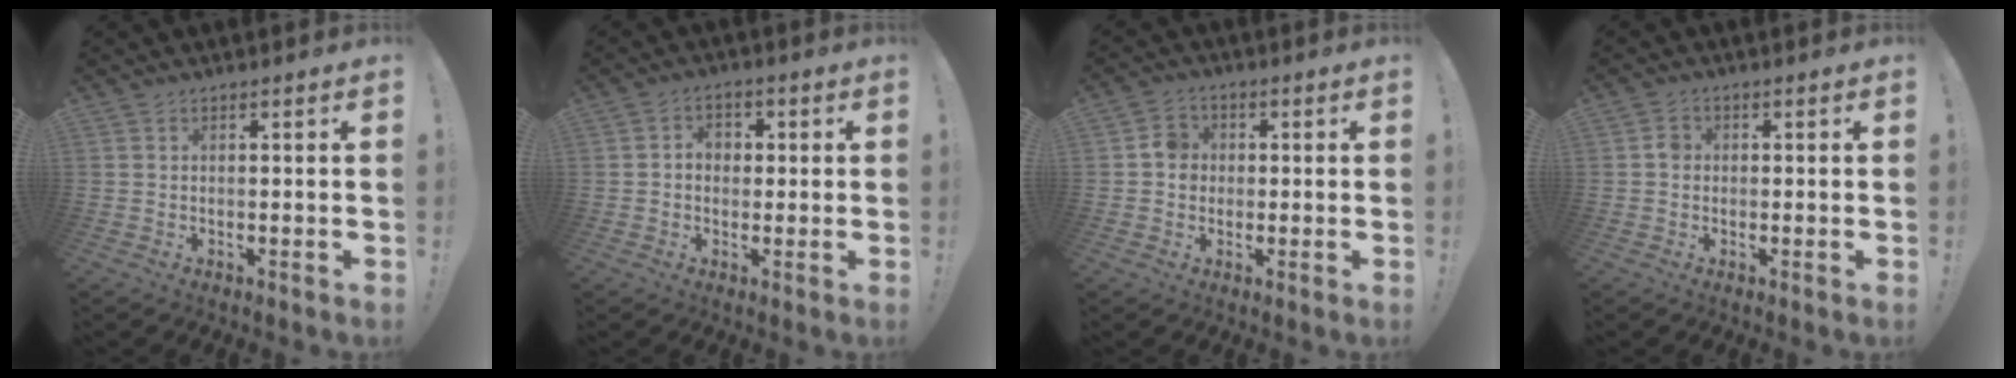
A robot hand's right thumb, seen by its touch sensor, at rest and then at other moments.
{"total": 3.8, "force": [-0.3, 3.2, 1.9], "torque": [-0.031, 0.006, -0.008]}
{"total": 5.5, "force": [0.1, 5.1, 2.2], "torque": [-0.032, 0.014, 0.003]}
{"total": 2.4, "force": [-0.2, 2.1, 1.0], "torque": [-0.019, 0.009, -0.005]}